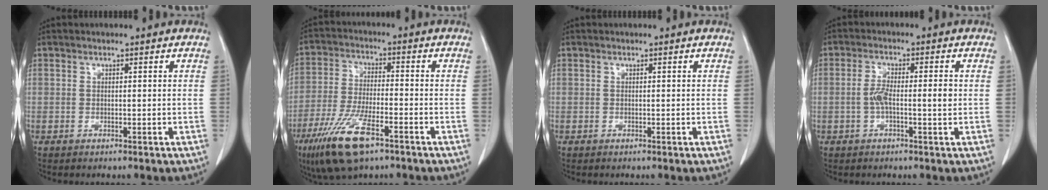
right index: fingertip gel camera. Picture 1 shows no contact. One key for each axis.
{"total": 11.6, "fx": -6.8, "fy": 3.1, "fz": 8.9, "tx": -0.181, "ty": -0.019, "tz": -0.117}
{"total": 0.0}
{"total": 4.7, "fx": -0.5, "fy": 1.0, "fz": 4.5, "tx": -0.087, "ty": 0.008, "tz": -0.010}